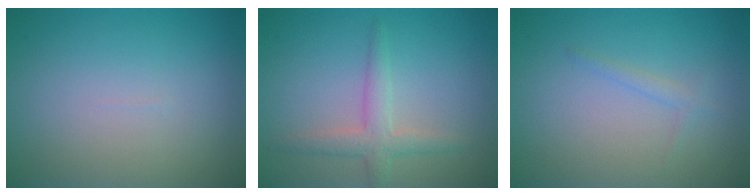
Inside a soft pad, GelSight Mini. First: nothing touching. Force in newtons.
{"total": 2.6, "press": 2.6, "slide": 0.0}
{"total": 1.0, "press": 1.0, "slide": 0.1}